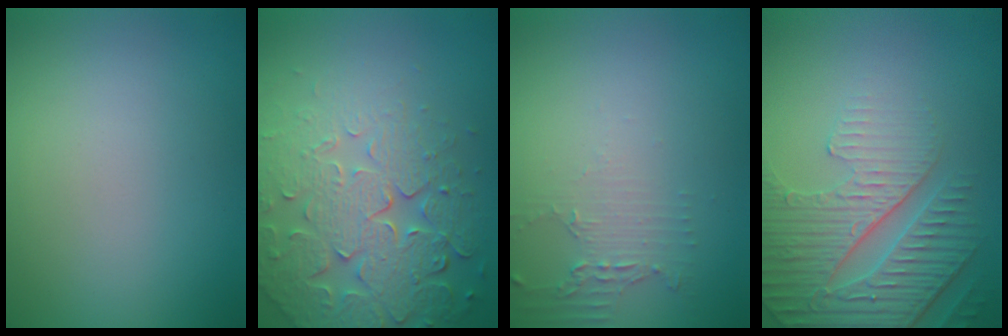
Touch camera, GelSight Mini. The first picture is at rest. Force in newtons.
{"total": 7.9, "press": 5.7, "slide": 5.6}
{"total": 2.0, "press": 1.4, "slide": 1.4}
{"total": 5.1, "press": 4.7, "slide": 1.9}